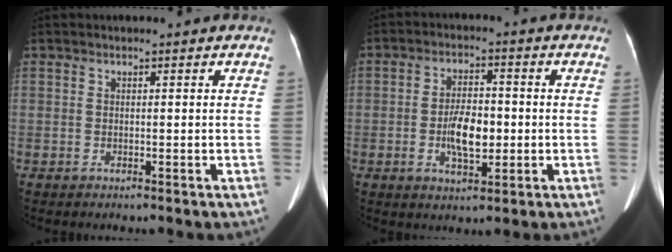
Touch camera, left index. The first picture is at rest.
{"total": 6.4, "force": [-1.1, 2.7, 5.7], "torque": [-0.111, 0.005, -0.018]}